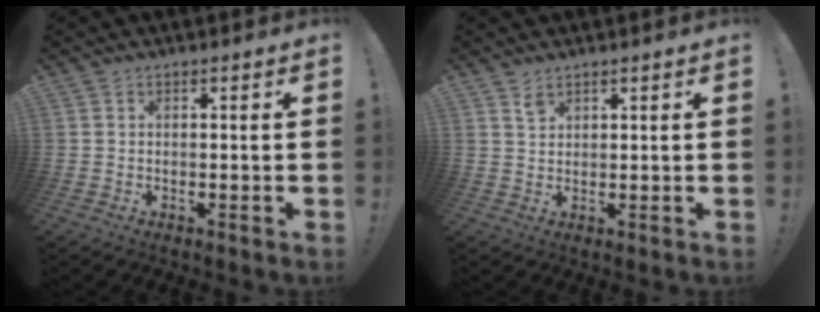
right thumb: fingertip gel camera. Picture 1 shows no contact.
{"total": 2.3, "force": [1.9, 1.0, 1.0], "torque": [-0.013, -0.011, 0.034]}